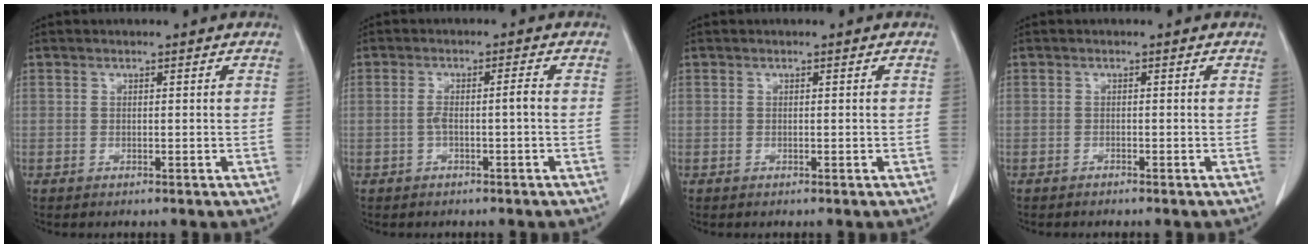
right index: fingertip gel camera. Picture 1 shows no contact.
{"total": 2.6, "force": [-0.6, 0.0, 2.5], "torque": [-0.049, 0.009, -0.007]}
{"total": 0.0}
{"total": 0.7, "force": [-0.7, 0.0, 0.1], "torque": [-0.002, 0.001, -0.009]}